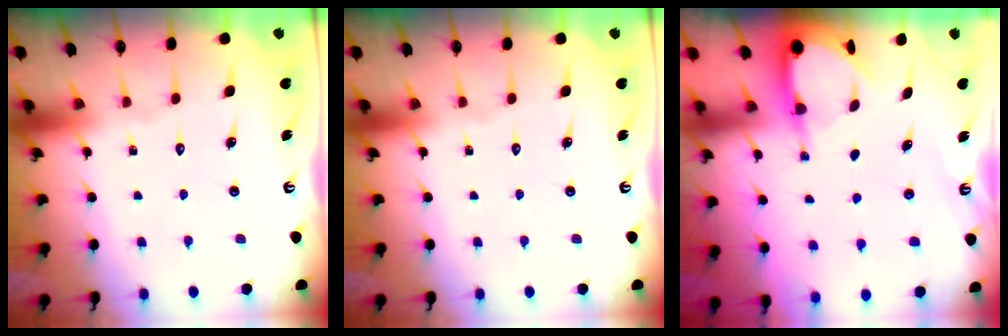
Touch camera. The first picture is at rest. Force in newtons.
{"total": 0.0}
{"total": 3.9, "press": 3.8, "slide": 0.3}